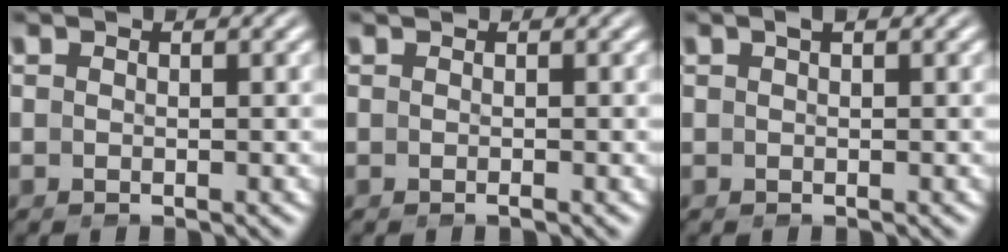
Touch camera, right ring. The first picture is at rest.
{"total": 0.6, "force": [-0.1, -0.6, 0.0], "torque": [0.007, 0.004, -0.001]}
{"total": 0.7, "force": [0.5, -0.2, 0.4], "torque": [-0.008, 0.005, 0.011]}